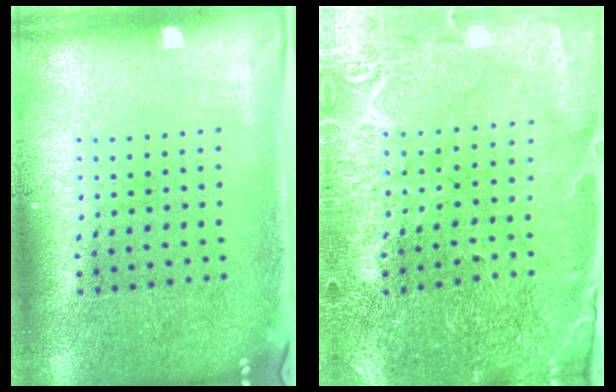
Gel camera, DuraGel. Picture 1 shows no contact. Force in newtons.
{"total": 1.0, "press": 1.0, "slide": 0.2}